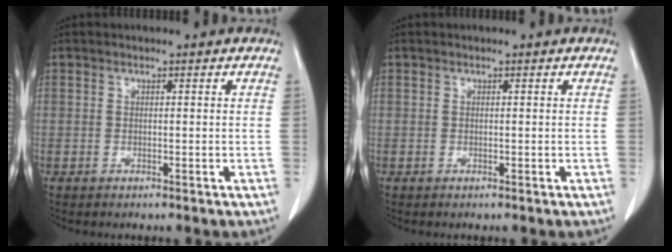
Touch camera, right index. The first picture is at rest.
{"total": 0.0}